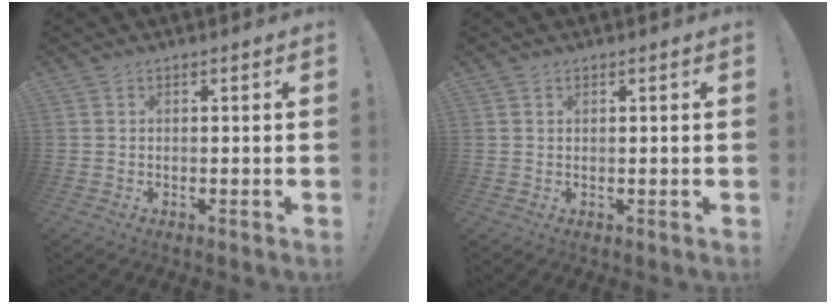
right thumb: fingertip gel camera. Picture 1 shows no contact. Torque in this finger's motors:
{"motor_torque": [-0.21, 0.01, -0.02, 0.22, 0.01]}